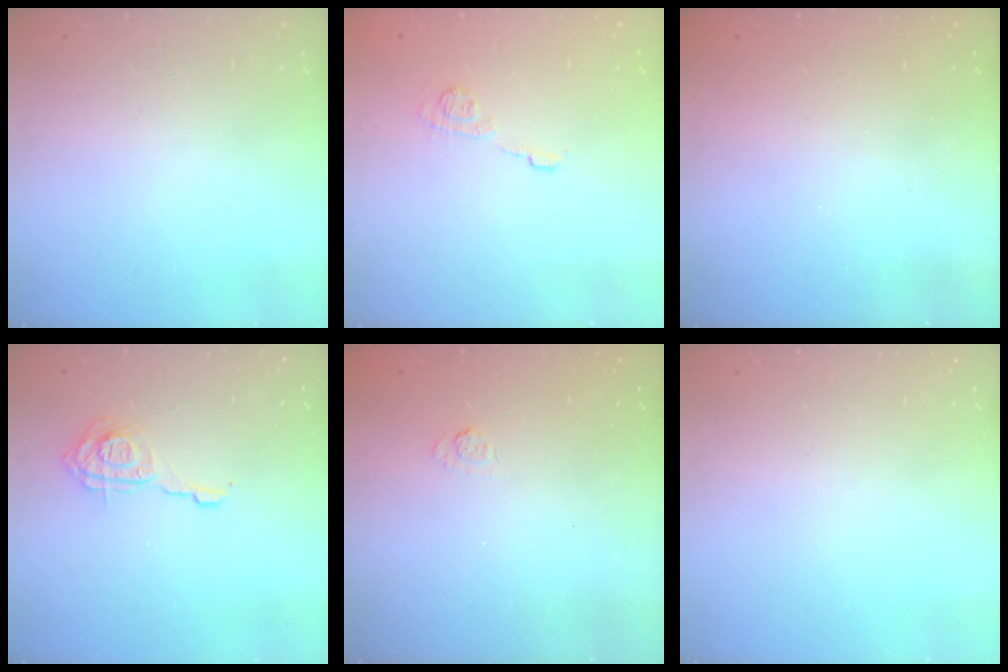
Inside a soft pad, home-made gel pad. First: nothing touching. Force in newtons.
{"total": 8.3, "press": 8.3, "slide": 0.3}
{"total": 2.5, "press": 2.4, "slide": 0.8}
{"total": 10.8, "press": 10.8, "slide": 0.9}
{"total": 2.6, "press": 2.2, "slide": 1.4}
{"total": 0.0}